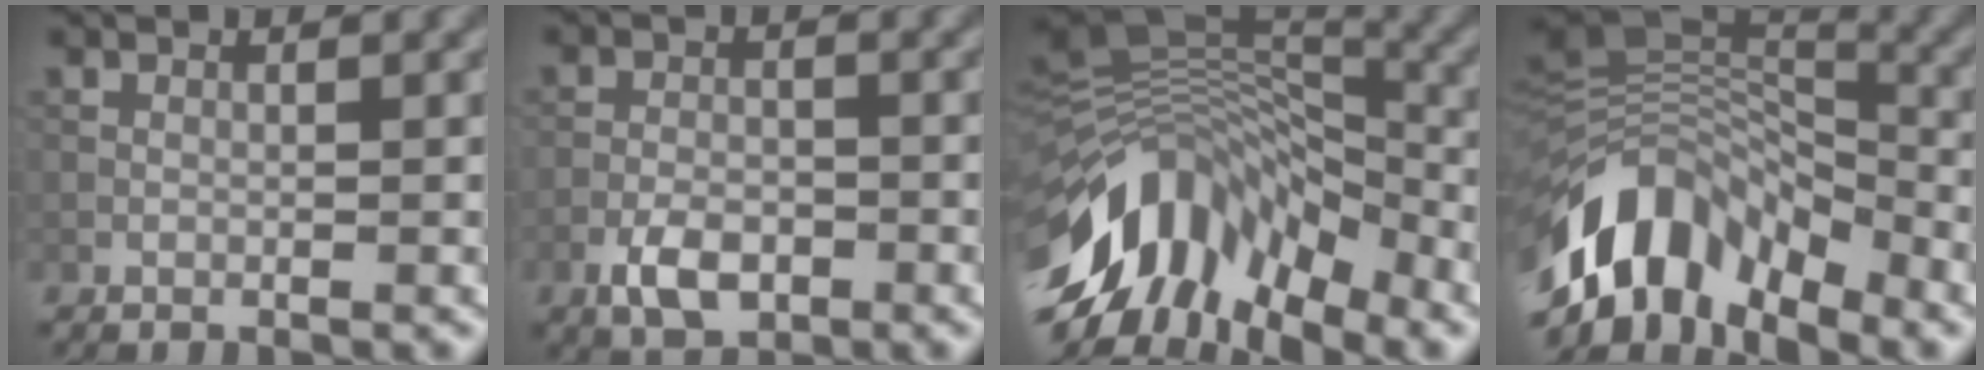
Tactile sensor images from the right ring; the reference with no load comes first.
{"total": 3.7, "force": [-2.0, 1.9, 2.4], "torque": [-0.042, -0.001, -0.039]}
{"total": 13.0, "force": [-6.7, 6.9, 8.7], "torque": [-0.172, 0.025, -0.125]}
{"total": 11.3, "force": [-6.2, 6.2, 7.1], "torque": [-0.129, 0.019, -0.122]}